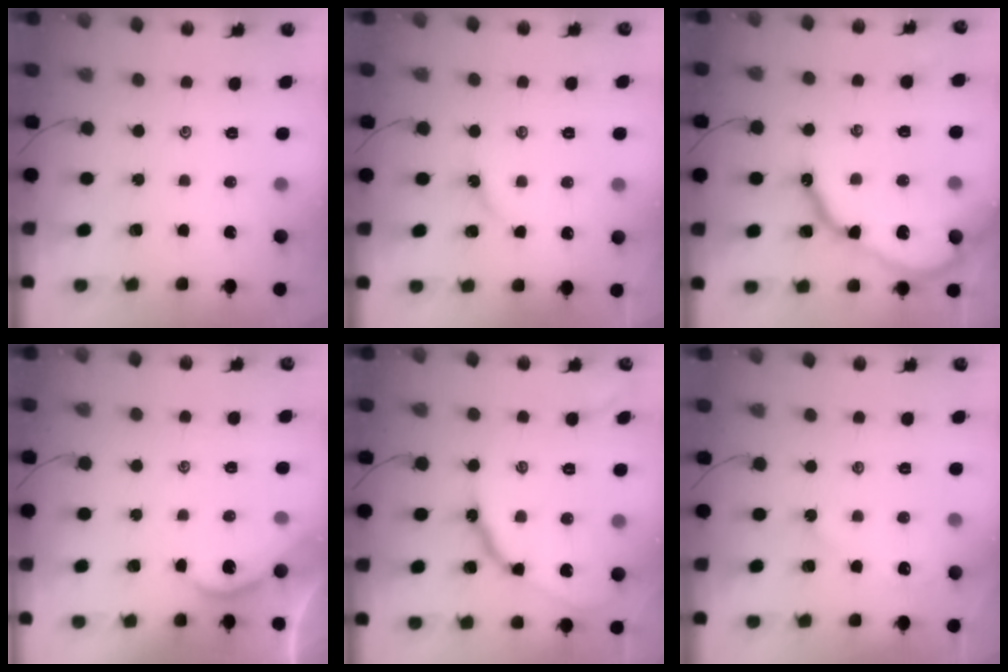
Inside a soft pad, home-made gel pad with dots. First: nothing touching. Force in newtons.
{"total": 2.9, "press": 2.8, "slide": 0.4}
{"total": 16.1, "press": 16.1, "slide": 1.2}
{"total": 2.9, "press": 2.9, "slide": 0.2}
{"total": 10.2, "press": 10.2, "slide": 0.3}
{"total": 2.9, "press": 2.8, "slide": 0.3}